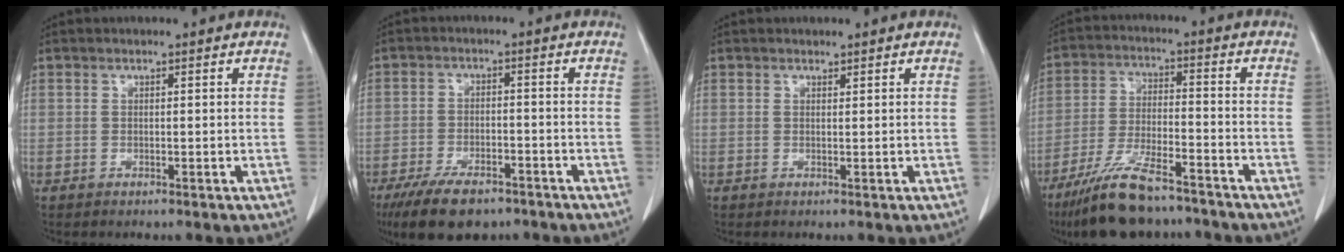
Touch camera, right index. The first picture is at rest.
{"total": 9.4, "force": [-6.9, 3.8, 5.1], "torque": [-0.089, -0.008, -0.113]}
{"total": 0.7, "force": [0.7, 0.2, 0.0], "torque": [-0.004, -0.004, 0.011]}
{"total": 12.4, "force": [-9.9, 2.4, 7.1], "torque": [-0.138, -0.027, -0.176]}